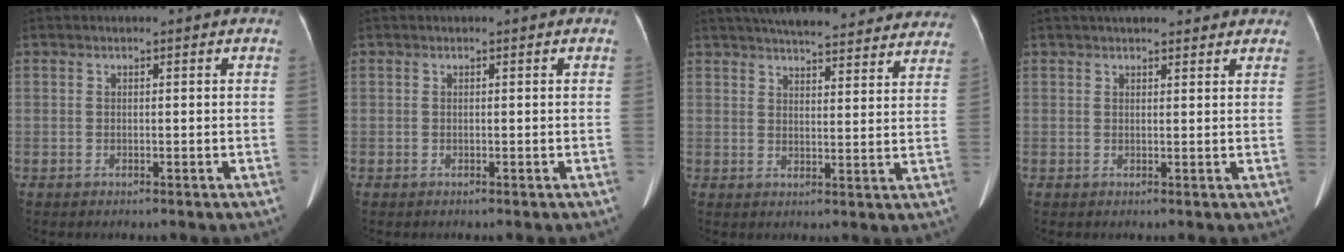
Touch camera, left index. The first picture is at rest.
{"total": 0.0}
{"total": 25.8, "force": [23.1, 5.3, 10.2], "torque": [-0.153, -0.002, 0.277]}
{"total": 8.9, "force": [7.5, 2.7, 3.9], "torque": [-0.041, 0.026, 0.093]}